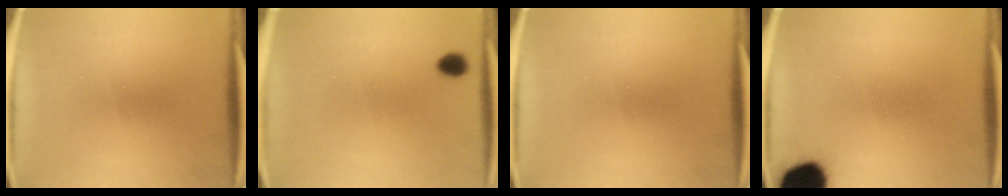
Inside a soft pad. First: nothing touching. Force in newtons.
{"total": 3.0}
{"total": 0.0}
{"total": 13.5}